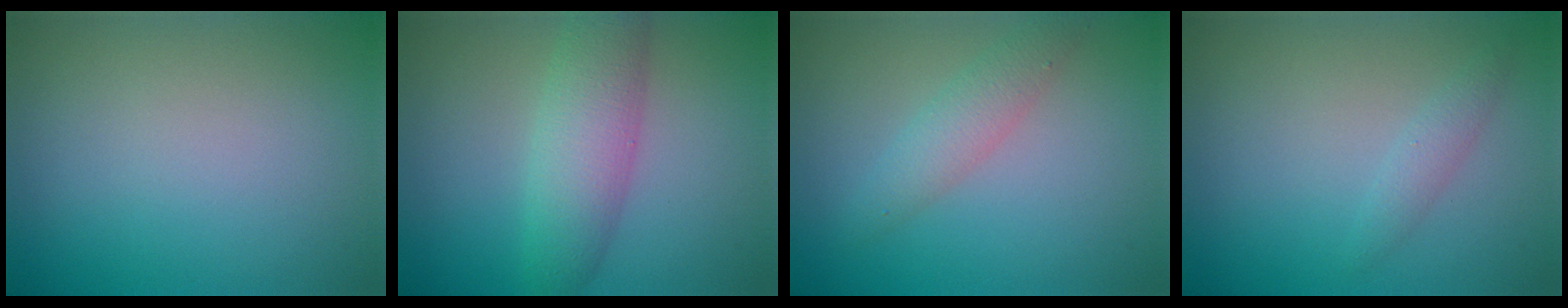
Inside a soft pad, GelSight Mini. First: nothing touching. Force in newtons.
{"total": 4.6, "press": 4.6, "slide": 0.1}
{"total": 2.3, "press": 2.3, "slide": 0.1}
{"total": 1.2, "press": 1.2, "slide": 0.1}